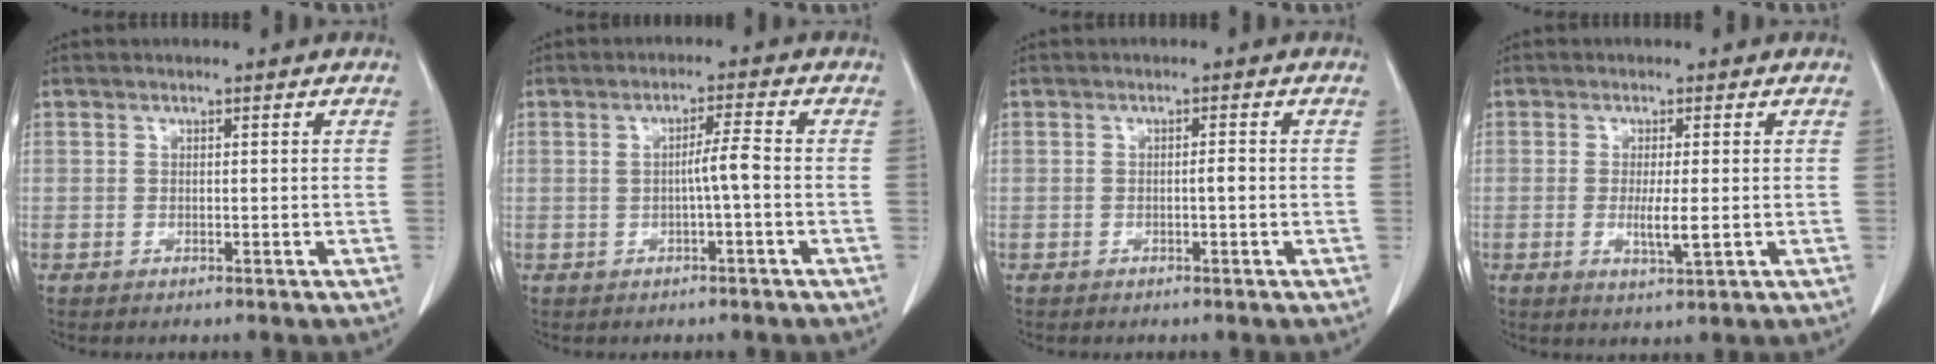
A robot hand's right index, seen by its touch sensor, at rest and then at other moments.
{"total": 3.2, "force": [-0.4, -0.3, 3.1], "torque": [-0.050, 0.002, -0.008]}
{"total": 1.0, "force": [-0.2, 0.0, 1.0], "torque": [-0.015, 0.001, -0.004]}
{"total": 3.7, "force": [-0.5, 0.3, 3.6], "torque": [-0.067, -0.008, -0.006]}